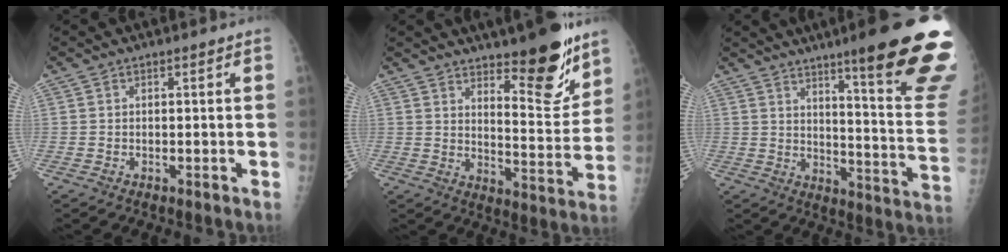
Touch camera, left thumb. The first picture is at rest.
{"total": 14.8, "force": [10.5, 4.3, 9.5], "torque": [-0.090, -0.087, 0.163]}
{"total": 24.5, "force": [15.9, 2.4, 18.4], "torque": [-0.200, -0.093, 0.213]}